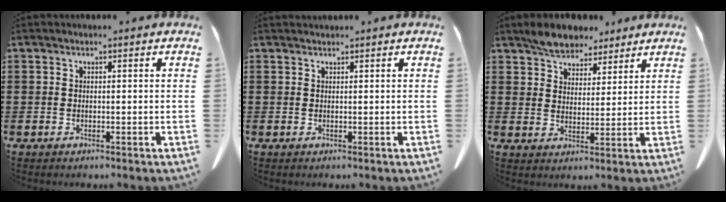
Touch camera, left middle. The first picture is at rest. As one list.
[{"total": 0.5, "force": [0.5, 0.0, 0.1], "torque": [-0.004, -0.001, 0.010]}, {"total": 5.6, "force": [5.0, 2.3, 1.1], "torque": [-0.031, -0.007, 0.093]}]